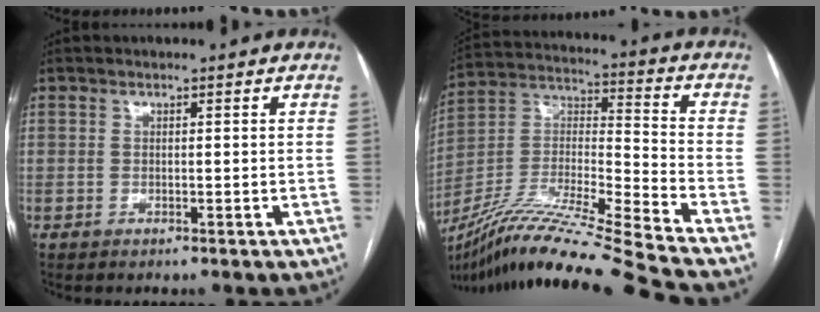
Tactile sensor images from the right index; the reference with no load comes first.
{"total": 23.5, "force": [-20.2, -2.6, 11.6], "torque": [-0.238, -0.024, -0.364]}